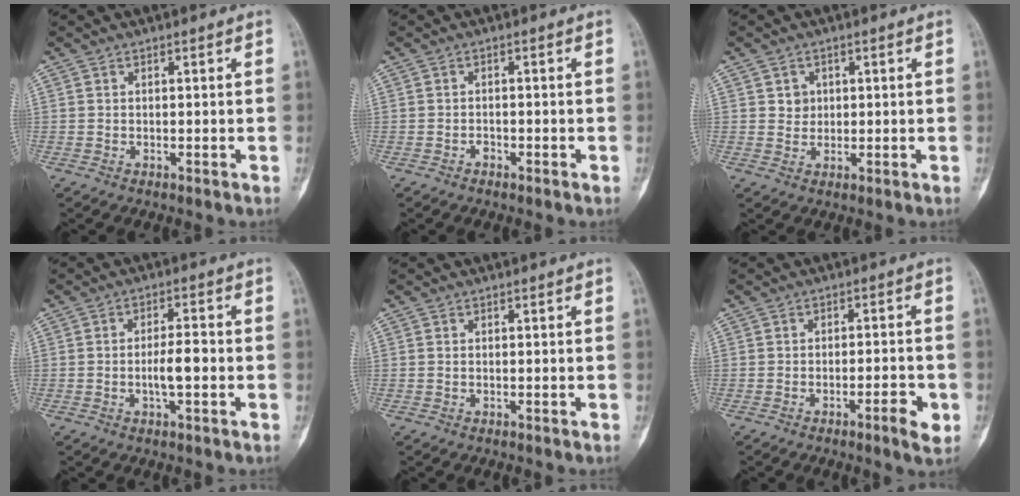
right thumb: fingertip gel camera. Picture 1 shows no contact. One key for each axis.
{"total": 0.9, "fx": -0.6, "fy": 0.5, "fz": 0.3, "tx": -0.001, "ty": 0.003, "tz": -0.013}
{"total": 2.0, "fx": 0.7, "fy": 1.9, "fz": 0.6, "tx": 0.002, "ty": -0.001, "tz": 0.010}
{"total": 4.9, "fx": -1.0, "fy": 1.5, "fz": 4.5, "tx": -0.076, "ty": 0.011, "tz": -0.020}
{"total": 0.0}
{"total": 4.7, "fx": -2.0, "fy": 1.1, "fz": 4.1, "tx": -0.057, "ty": 0.010, "tz": -0.029}